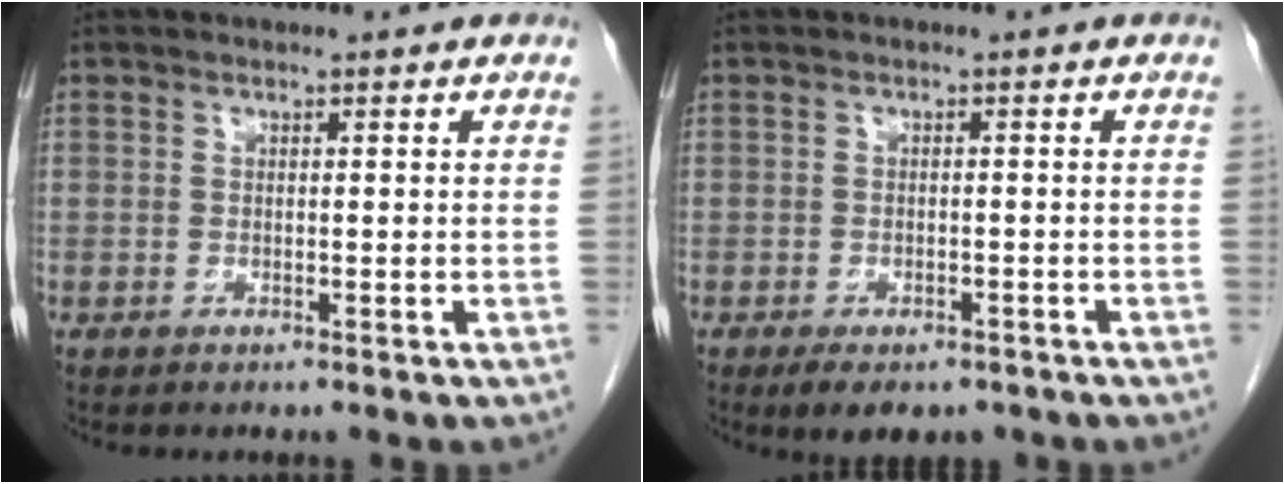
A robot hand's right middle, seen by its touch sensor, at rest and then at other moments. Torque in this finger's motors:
{"motor_torque": [0.43, -0.23, 0.11, 0.03]}